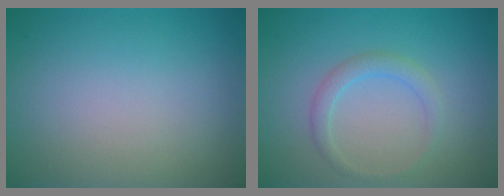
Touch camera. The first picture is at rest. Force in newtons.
{"total": 1.8, "press": 1.8, "slide": 0.0}